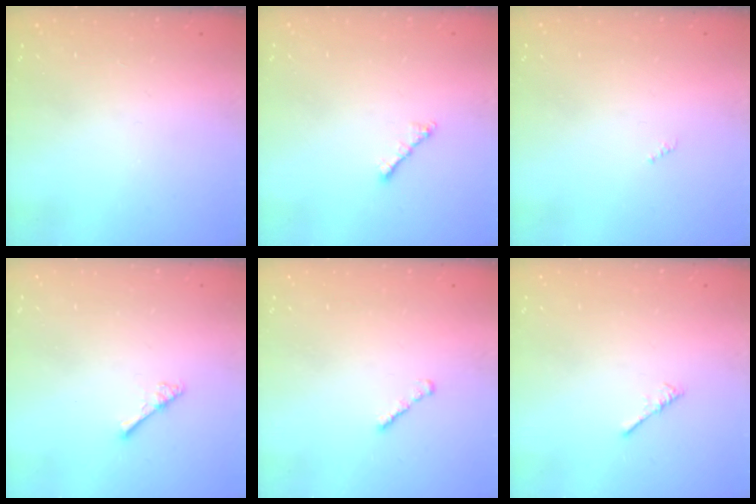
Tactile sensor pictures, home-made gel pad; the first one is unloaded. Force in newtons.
{"total": 2.0, "press": 1.9, "slide": 0.6}
{"total": 0.0}
{"total": 2.4, "press": 2.4, "slide": 0.4}
{"total": 1.6, "press": 1.5, "slide": 0.5}
{"total": 0.0}